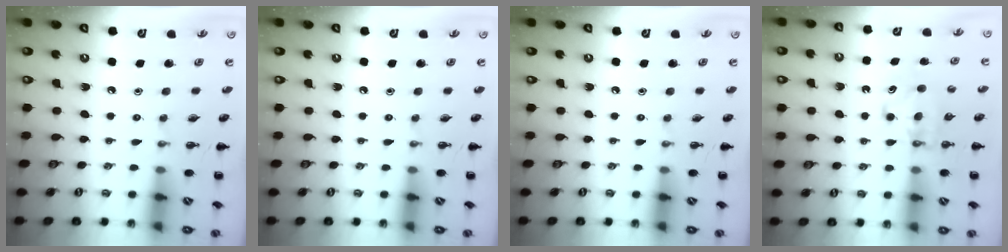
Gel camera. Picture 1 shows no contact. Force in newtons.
{"total": 0.0}
{"total": 0.0}
{"total": 5.0, "press": 4.9, "slide": 1.1}